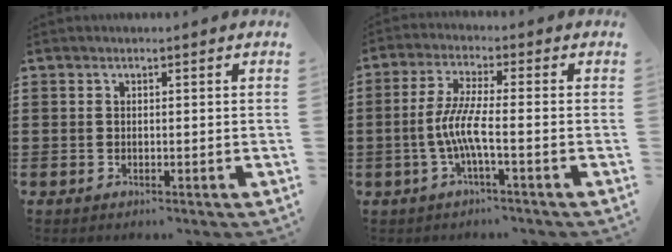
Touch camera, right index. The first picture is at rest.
{"total": 6.1, "force": [-1.7, 0.6, 5.8], "torque": [-0.130, -0.010, -0.042]}